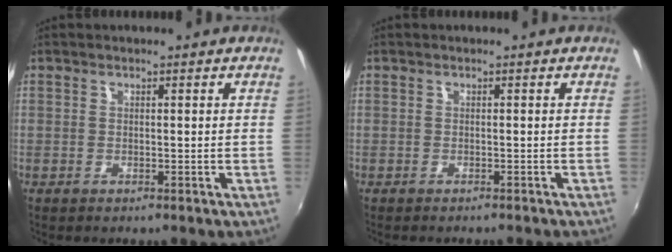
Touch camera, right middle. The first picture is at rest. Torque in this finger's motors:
{"motor_torque": [0.96, -1.18, 0.08, 0.06]}